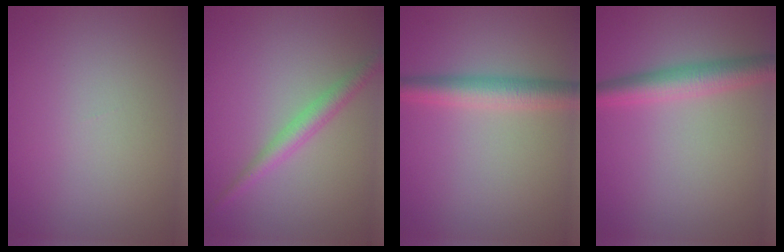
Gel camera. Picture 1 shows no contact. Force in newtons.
{"total": 2.5, "press": 2.5, "slide": 0.1}
{"total": 3.9, "press": 3.9, "slide": 0.1}
{"total": 3.9, "press": 3.9, "slide": 0.1}